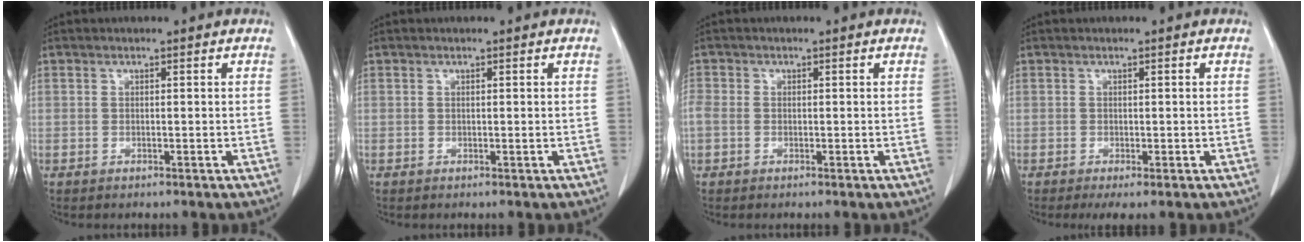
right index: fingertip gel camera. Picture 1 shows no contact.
{"total": 0.0}
{"total": 2.4, "force": [-0.4, 1.9, 1.4], "torque": [-0.054, 0.011, -0.006]}
{"total": 2.0, "force": [-0.8, 0.7, 1.7], "torque": [-0.029, -0.003, -0.006]}